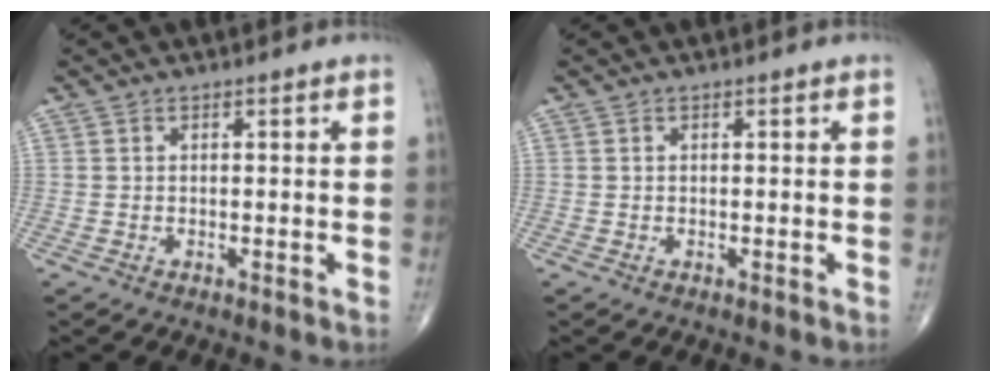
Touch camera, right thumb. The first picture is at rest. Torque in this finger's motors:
{"motor_torque": [0.13, 0.13, -0.07, 0.02, 0.03]}